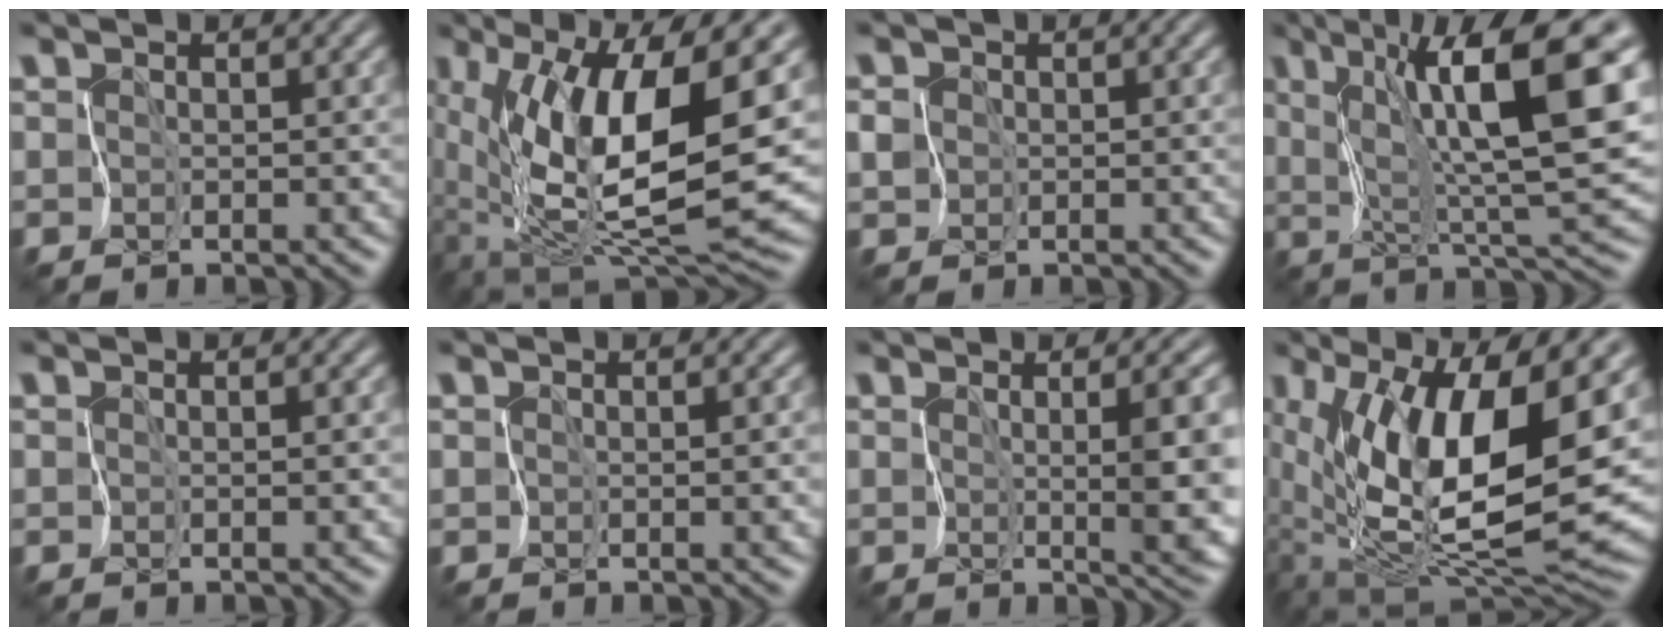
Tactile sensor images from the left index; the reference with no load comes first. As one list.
[{"total": 13.9, "force": [1.5, 5.1, 12.9], "torque": [-0.242, -0.019, 0.033]}, {"total": 2.7, "force": [-0.4, 2.5, 0.7], "torque": [-0.013, 0.011, -0.015]}, {"total": 11.4, "force": [4.2, 2.4, 10.3], "torque": [-0.163, 0.003, 0.072]}, {"total": 0.8, "force": [-0.2, 0.2, 0.7], "torque": [0.000, 0.000, 0.003]}, {"total": 2.4, "force": [-0.5, 1.1, 2.0], "torque": [-0.014, 0.001, 0.000]}, {"total": 6.8, "force": [0.9, 1.5, 6.6], "torque": [-0.086, -0.013, 0.019]}, {"total": 14.4, "force": [2.9, 5.4, 13.0], "torque": [-0.235, -0.013, 0.052]}]